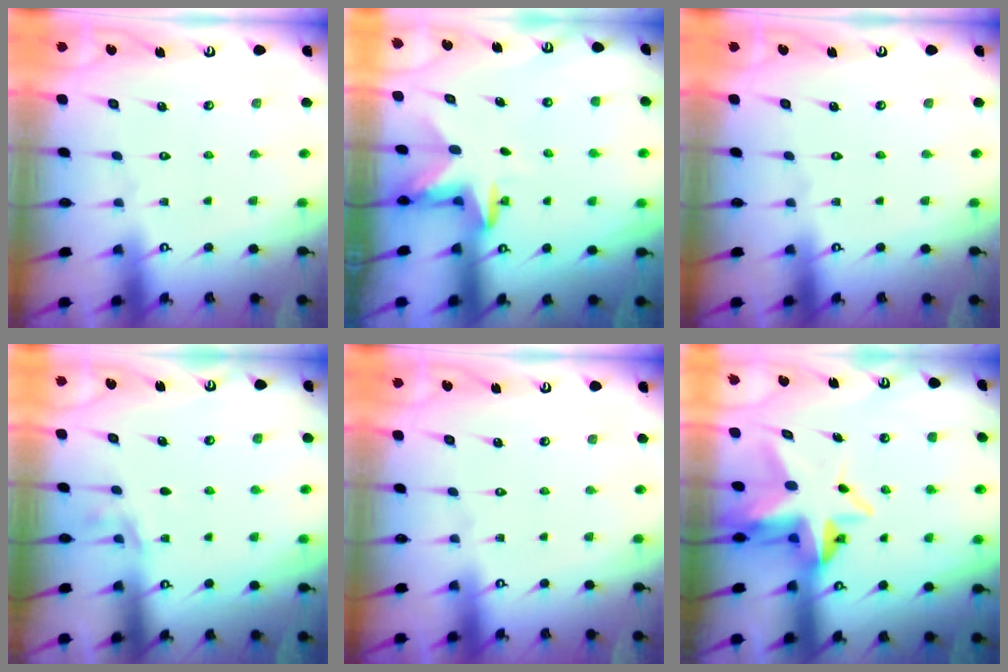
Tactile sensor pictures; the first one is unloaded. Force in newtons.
{"total": 2.9, "press": 2.8, "slide": 0.7}
{"total": 0.0}
{"total": 3.3, "press": 2.9, "slide": 1.7}
{"total": 0.0}
{"total": 8.1, "press": 7.9, "slide": 1.8}